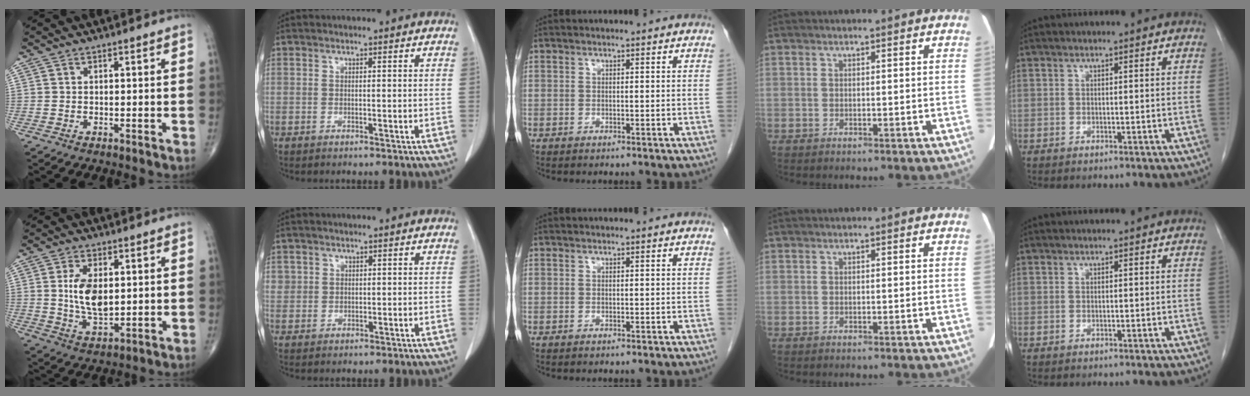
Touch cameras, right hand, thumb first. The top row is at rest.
{"thumb": {"total": 9.3, "force": [1.4, 5.0, 7.7], "torque": [-0.135, -0.015, 0.034]}, "index": {"total": 3.9, "force": [1.0, 3.7, 1.1], "torque": [-0.037, 0.017, 0.029]}}